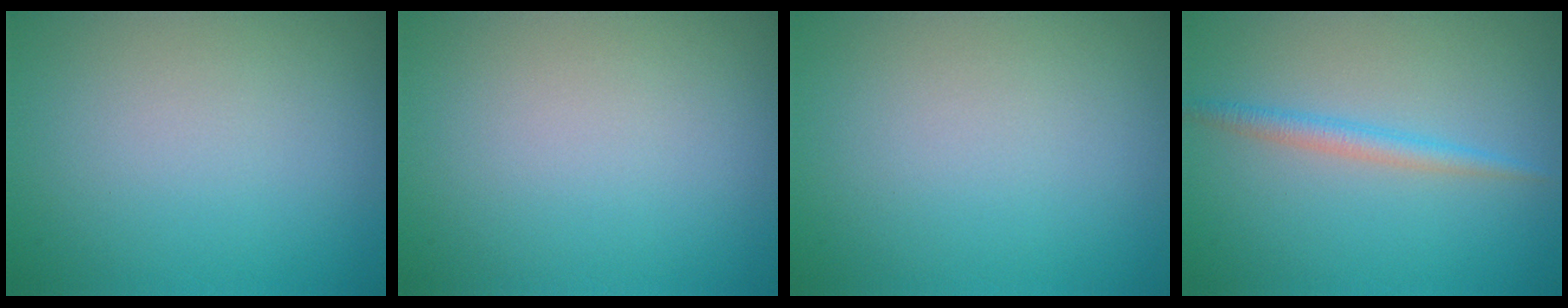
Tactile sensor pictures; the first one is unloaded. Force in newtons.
{"total": 0.0}
{"total": 0.0}
{"total": 1.9, "press": 1.9, "slide": 0.0}